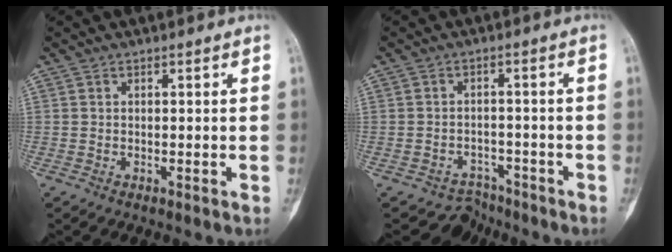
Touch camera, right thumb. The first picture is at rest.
{"total": 4.1, "force": [-3.4, 1.4, -1.9], "torque": [0.034, 0.046, -0.051]}